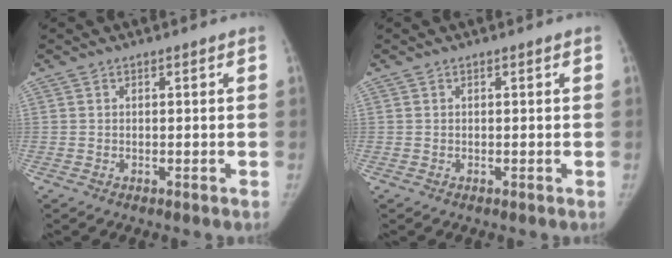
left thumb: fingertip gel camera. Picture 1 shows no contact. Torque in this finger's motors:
{"motor_torque": [0.00, 0.00, 0.17, -0.08, 0.00]}